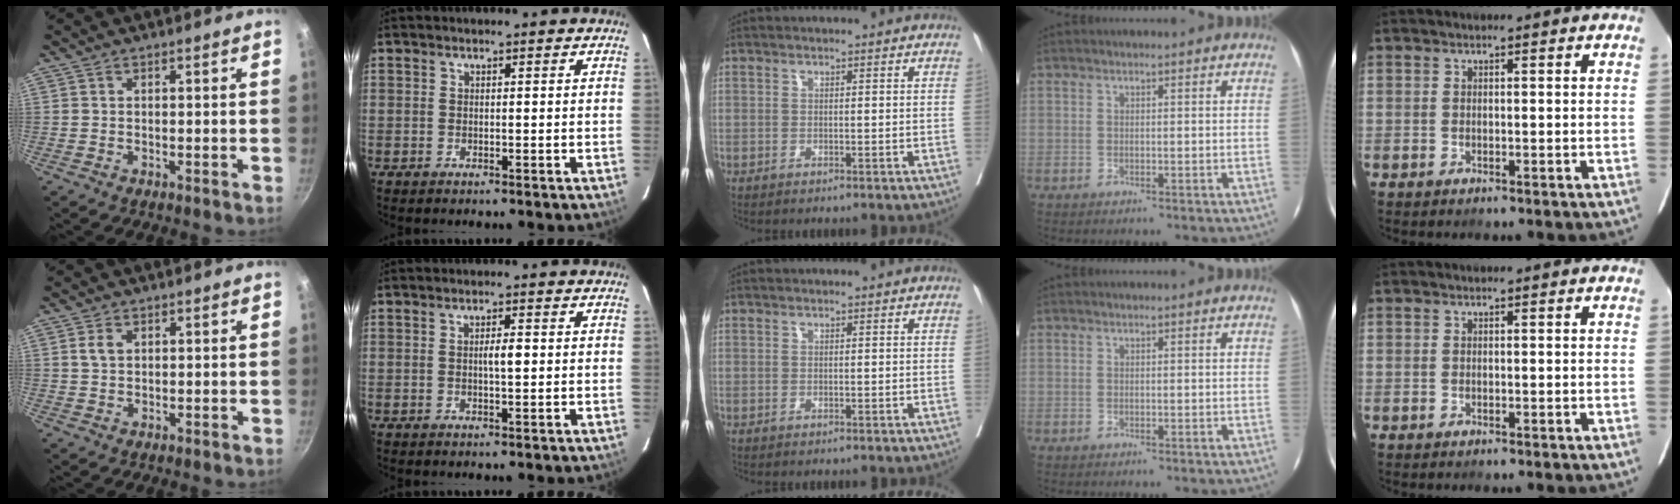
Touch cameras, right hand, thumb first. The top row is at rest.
{"thumb": {"total": 2.5, "force": [0.8, 1.6, 1.6], "torque": [-0.031, 0.002, 0.017]}, "index": {"total": 2.2, "force": [0.0, 0.3, 2.2], "torque": [-0.039, 0.002, 0.000]}}